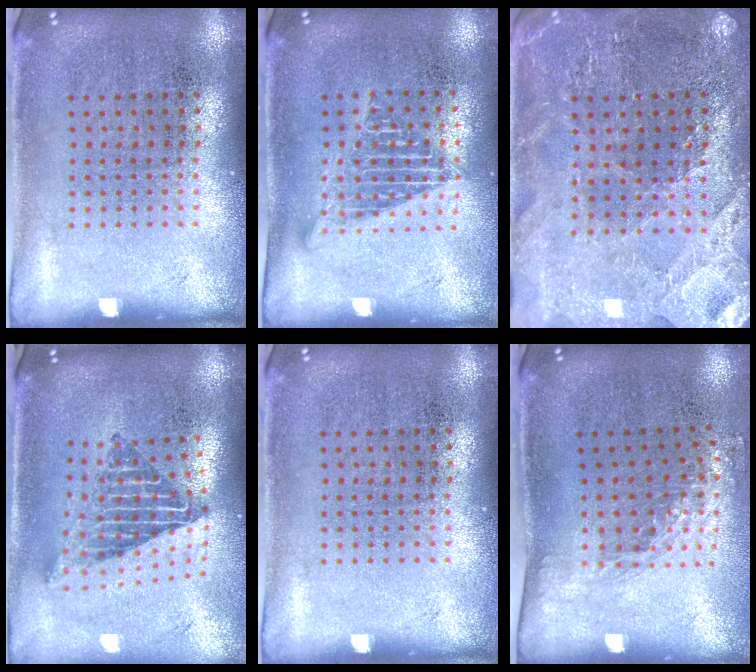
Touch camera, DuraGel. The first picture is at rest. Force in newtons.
{"total": 1.5, "press": 1.3, "slide": 0.8}
{"total": 2.4, "press": 2.3, "slide": 0.2}
{"total": 2.3, "press": 1.6, "slide": 1.7}
{"total": 0.0}
{"total": 1.5, "press": 1.1, "slide": 1.0}